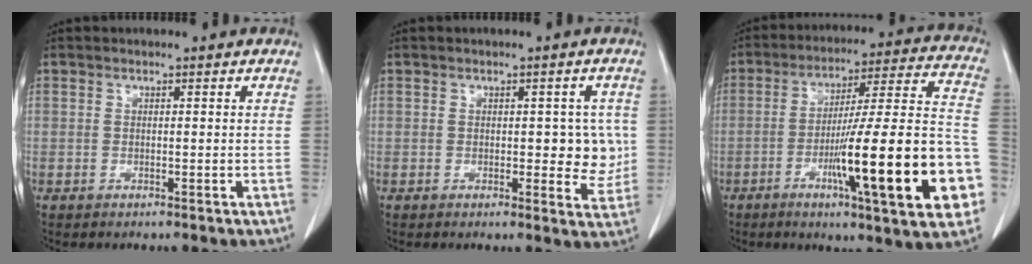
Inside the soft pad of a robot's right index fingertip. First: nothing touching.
{"total": 5.2, "force": [0.2, 2.6, 4.4], "torque": [-0.039, 0.007, 0.005]}
{"total": 24.2, "force": [-7.8, 1.6, 22.8], "torque": [-0.276, 0.002, -0.115]}